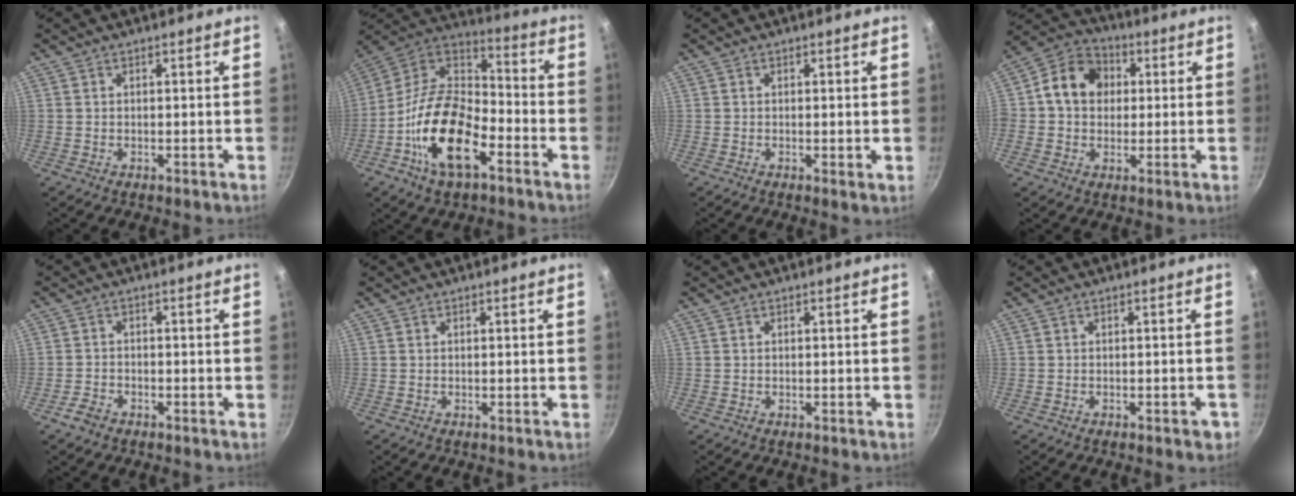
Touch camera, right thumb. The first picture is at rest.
{"total": 19.9, "force": [-8.0, 10.3, 15.0], "torque": [-0.257, 0.050, -0.169]}
{"total": 0.9, "force": [0.1, 0.2, 0.9], "torque": [-0.014, -0.006, -0.002]}
{"total": 11.1, "force": [1.6, 9.3, 5.9], "torque": [-0.065, 0.015, 0.005]}
{"total": 2.8, "force": [-2.0, 1.5, 1.2], "torque": [-0.029, 0.020, -0.039]}
{"total": 0.0}
{"total": 0.0}
{"total": 2.0, "force": [-1.0, 0.9, 1.4], "torque": [-0.009, 0.012, -0.007]}